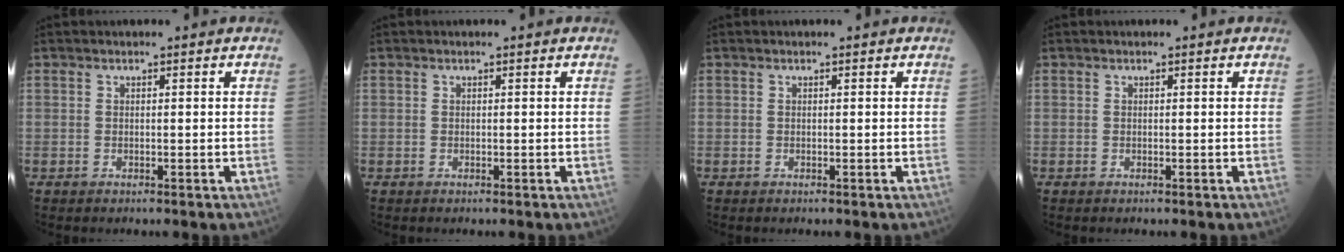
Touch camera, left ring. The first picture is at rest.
{"total": 0.0}
{"total": 0.0}
{"total": 0.0}